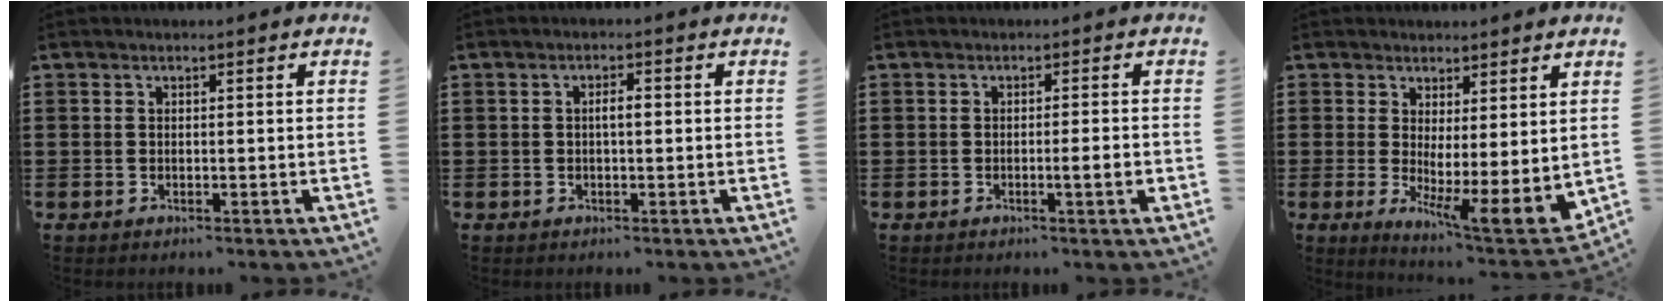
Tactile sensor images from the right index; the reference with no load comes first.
{"total": 1.9, "force": [0.0, 0.5, 1.8], "torque": [-0.034, 0.001, -0.001]}
{"total": 2.8, "force": [-0.8, 0.0, 2.7], "torque": [-0.044, -0.006, -0.014]}
{"total": 3.8, "force": [1.1, 0.5, 3.6], "torque": [-0.062, -0.042, 0.022]}